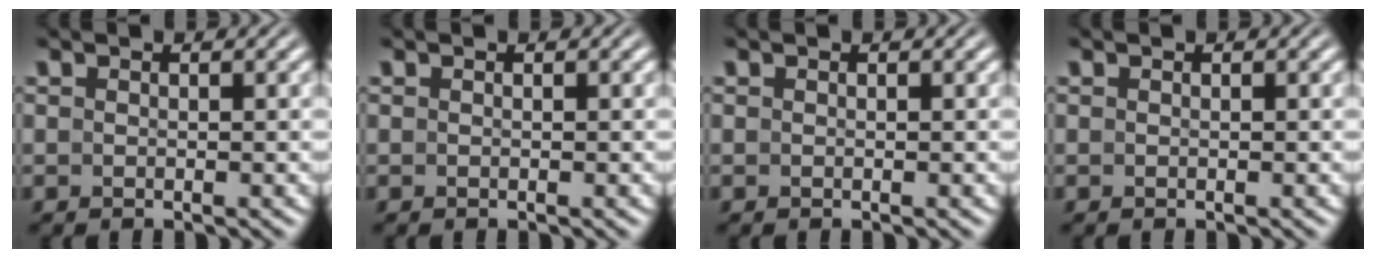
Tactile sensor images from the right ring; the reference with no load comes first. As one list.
[{"total": 0.0}, {"total": 0.0}, {"total": 0.0}]